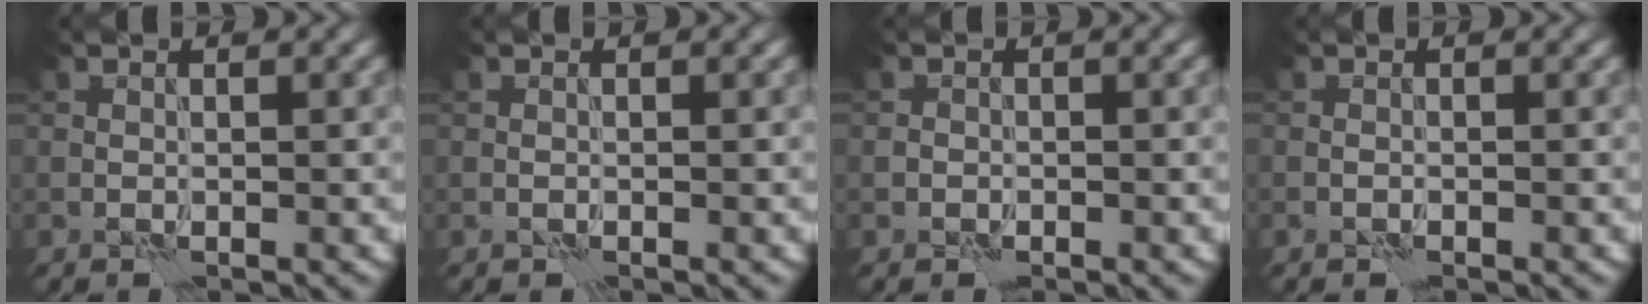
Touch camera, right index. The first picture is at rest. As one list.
[{"total": 0.0}, {"total": 0.6, "force": [-0.3, 0.6, 0.0], "torque": [0.003, 0.000, -0.007]}, {"total": 0.0}]